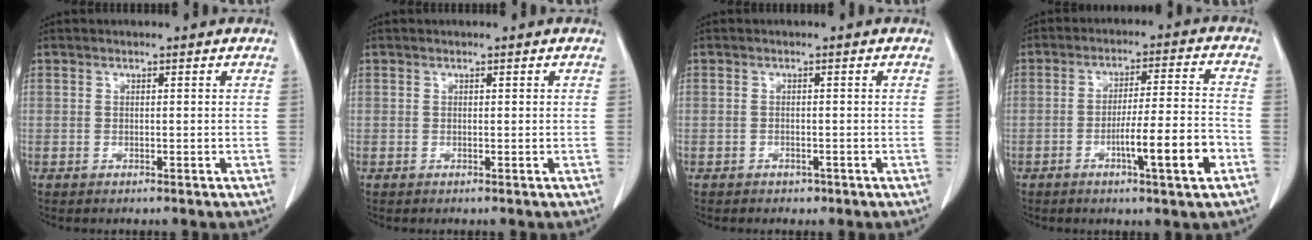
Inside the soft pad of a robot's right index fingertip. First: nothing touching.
{"total": 0.0}
{"total": 1.1, "force": [-0.7, 0.7, 0.3], "torque": [-0.009, 0.001, -0.007]}
{"total": 9.9, "force": [-4.1, 0.0, 9.0], "torque": [-0.143, 0.001, -0.061]}